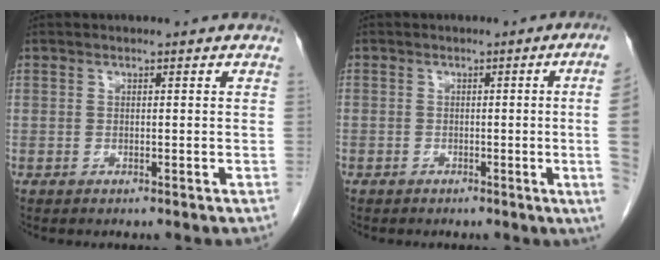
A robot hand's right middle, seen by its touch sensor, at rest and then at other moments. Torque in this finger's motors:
{"motor_torque": [1.21, -0.92, -1.05, -0.21]}